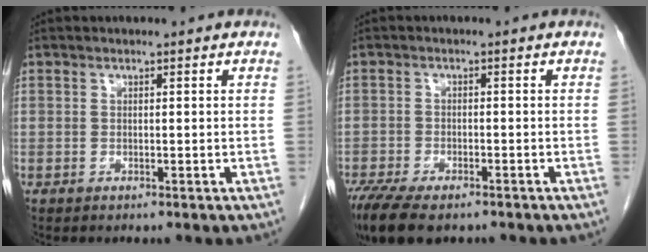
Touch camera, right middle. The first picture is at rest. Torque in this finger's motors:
{"motor_torque": [0.88, -0.65, 0.18, 0.10]}